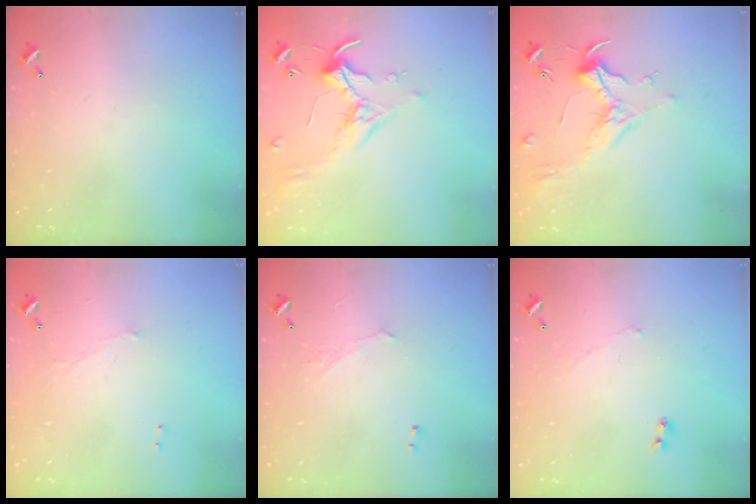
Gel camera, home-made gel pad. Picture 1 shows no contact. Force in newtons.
{"total": 0.5, "press": 0.4, "slide": 0.4}
{"total": 2.0, "press": 1.9, "slide": 0.6}
{"total": 0.6, "press": 0.2, "slide": 0.5}
{"total": 0.9, "press": 0.7, "slide": 0.5}
{"total": 1.5, "press": 1.4, "slide": 0.6}